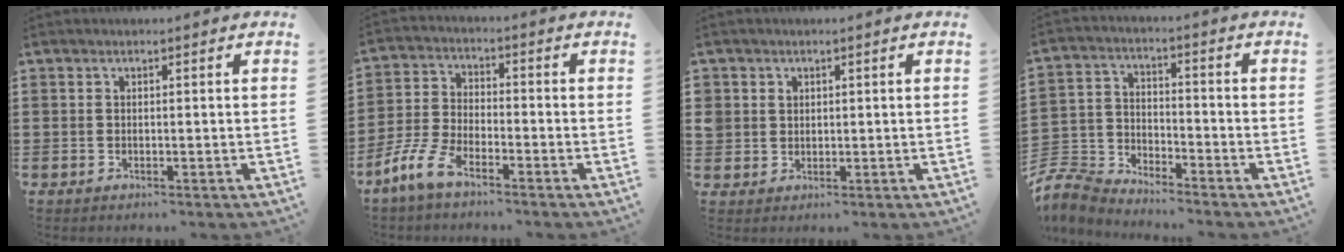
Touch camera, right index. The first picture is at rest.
{"total": 6.4, "force": [-5.0, 1.7, 3.7], "torque": [-0.109, -0.010, -0.105]}
{"total": 2.2, "force": [0.8, 2.1, 0.3], "torque": [-0.015, 0.013, 0.013]}
{"total": 5.9, "force": [-5.6, 1.6, 1.0], "torque": [-0.052, -0.003, -0.121]}